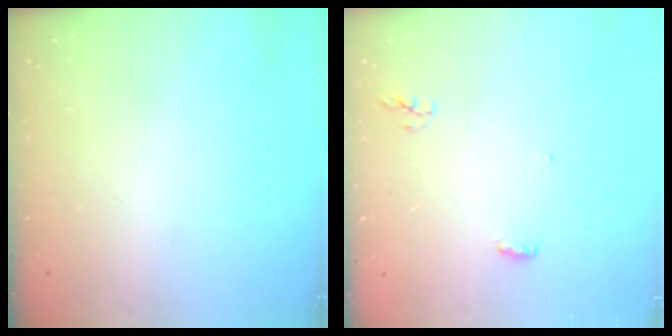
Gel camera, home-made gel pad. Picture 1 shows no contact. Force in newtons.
{"total": 3.8, "press": 3.7, "slide": 0.9}